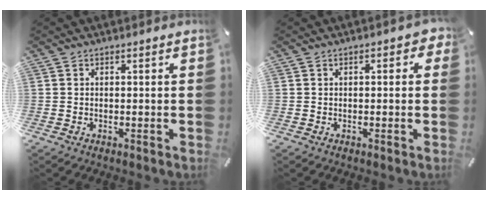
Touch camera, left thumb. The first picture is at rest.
{"total": 2.1, "force": [0.0, 1.1, 1.8], "torque": [-0.025, 0.005, -0.003]}